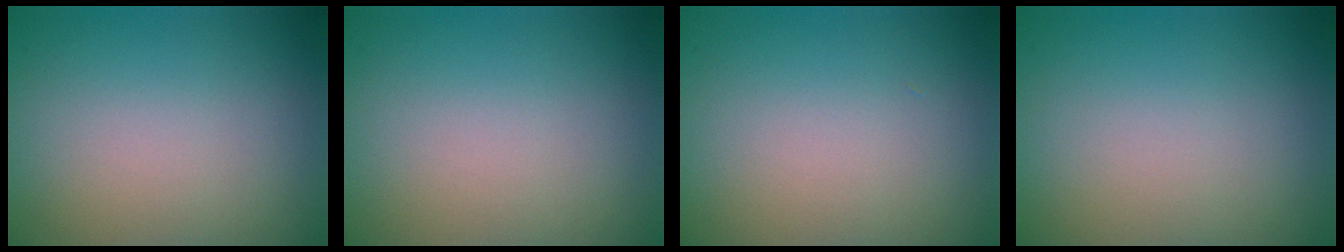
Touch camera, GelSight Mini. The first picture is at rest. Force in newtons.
{"total": 0.0}
{"total": 0.0}
{"total": 0.0}